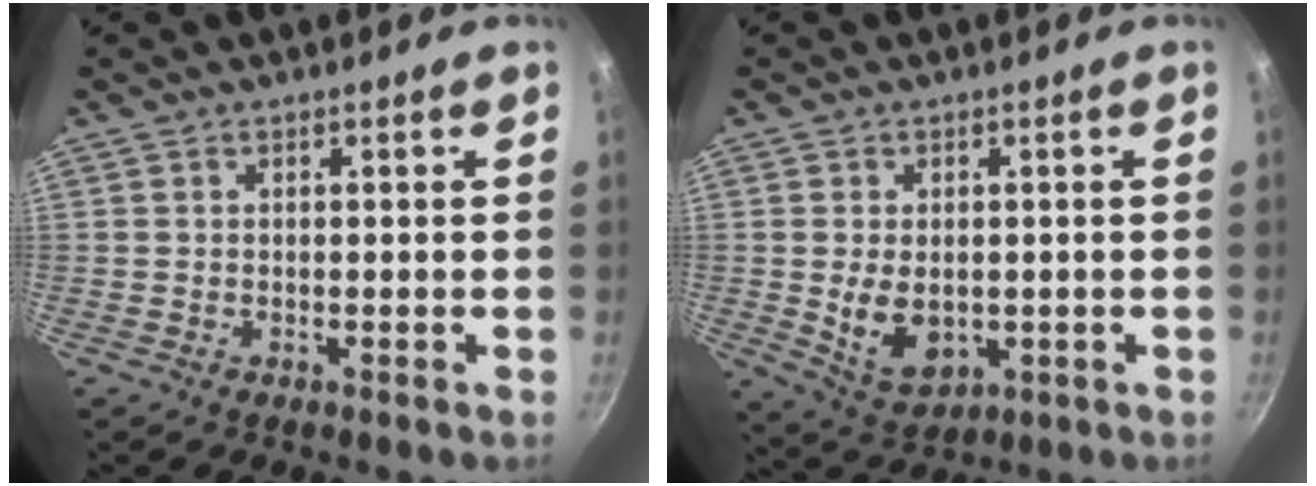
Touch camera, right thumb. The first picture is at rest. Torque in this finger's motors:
{"motor_torque": [-0.54, 0.41, -0.08, 0.07, 0.16]}